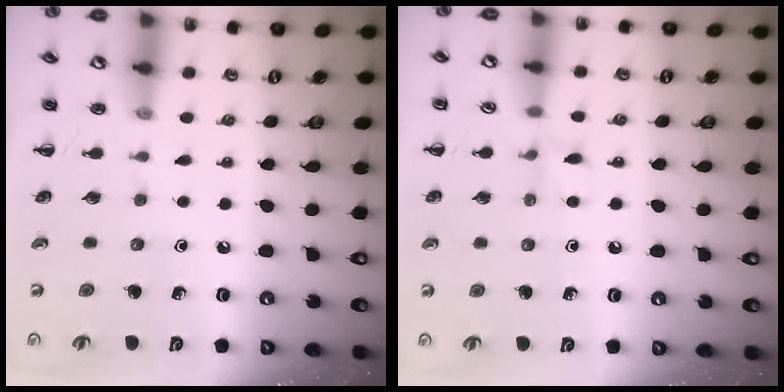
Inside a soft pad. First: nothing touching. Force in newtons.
{"total": 4.5, "press": 4.2, "slide": 1.5}